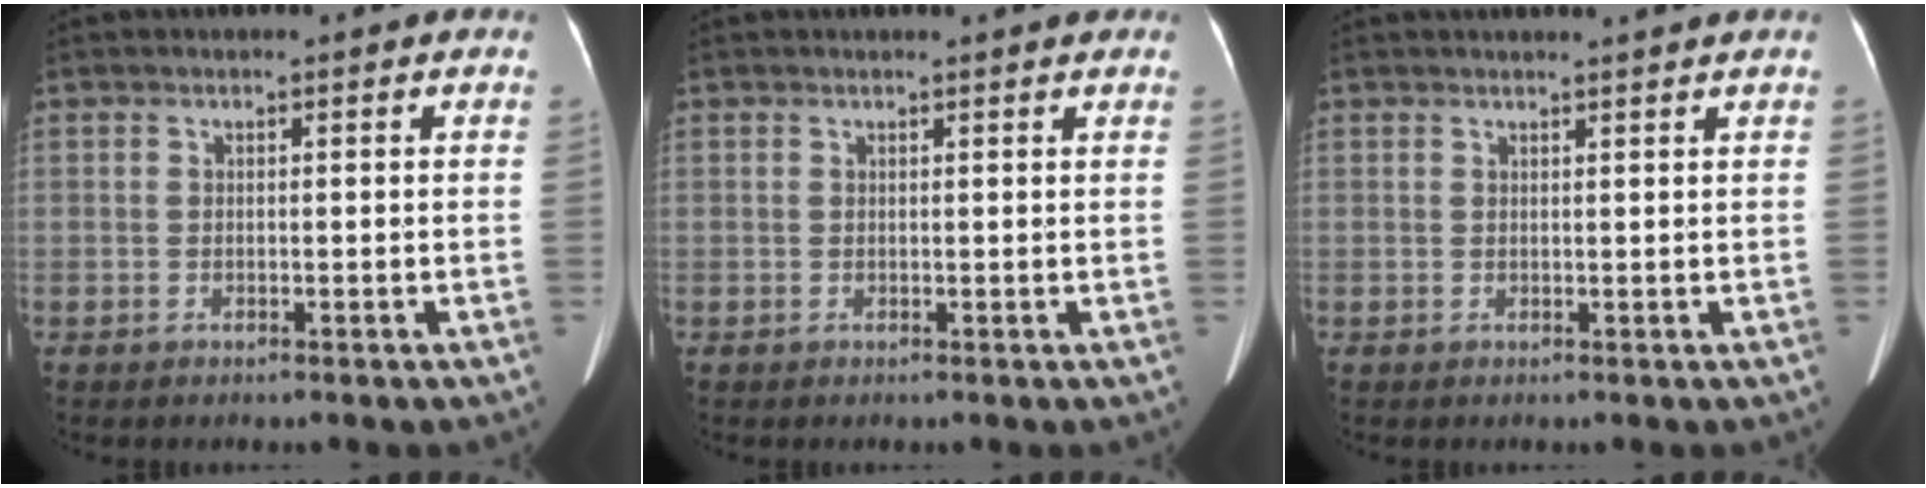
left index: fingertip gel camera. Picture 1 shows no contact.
{"total": 3.2, "force": [2.9, 0.4, 1.3], "torque": [-0.017, 0.006, 0.023]}
{"total": 3.3, "force": [3.0, -0.6, 1.1], "torque": [-0.014, 0.008, 0.035]}